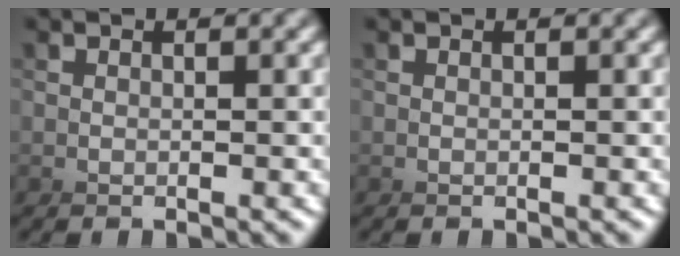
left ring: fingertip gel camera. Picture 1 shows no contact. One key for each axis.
{"total": 0.0}